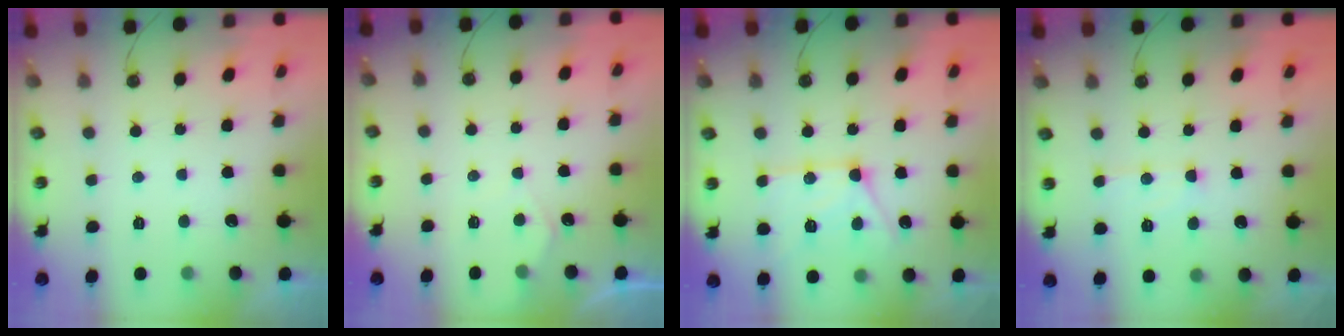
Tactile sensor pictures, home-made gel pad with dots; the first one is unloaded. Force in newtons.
{"total": 4.0, "press": 4.0, "slide": 0.5}
{"total": 15.3, "press": 15.2, "slide": 1.7}
{"total": 7.2, "press": 7.1, "slide": 0.6}